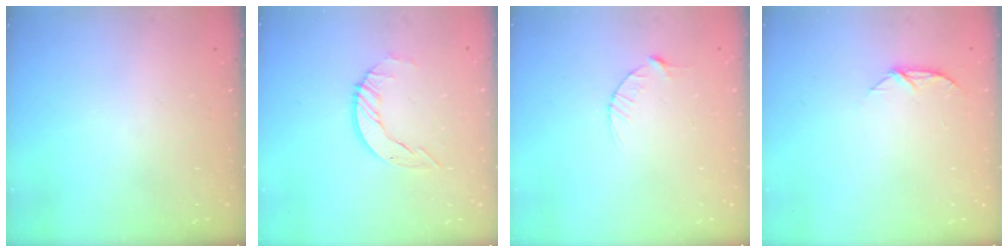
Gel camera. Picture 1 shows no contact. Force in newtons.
{"total": 5.2, "press": 5.2, "slide": 0.5}
{"total": 2.9, "press": 2.9, "slide": 0.4}
{"total": 5.8, "press": 5.7, "slide": 0.6}